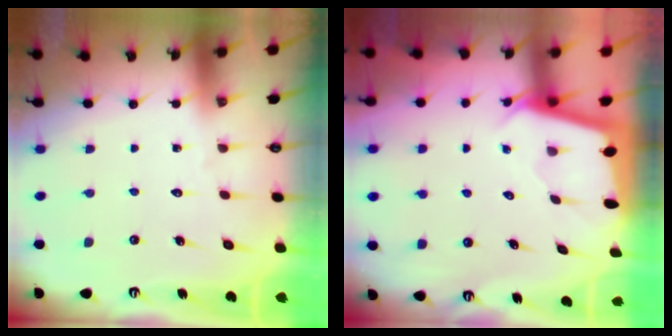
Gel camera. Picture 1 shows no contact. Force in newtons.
{"total": 2.0, "press": 2.0, "slide": 0.2}